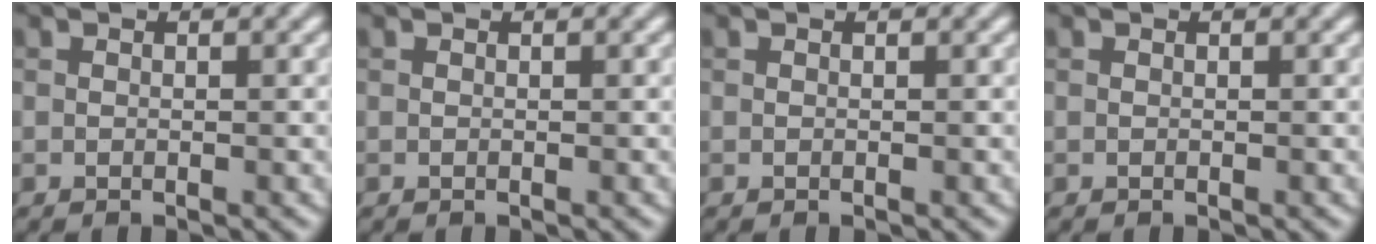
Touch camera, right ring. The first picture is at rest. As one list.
[{"total": 0.0}, {"total": 0.0}, {"total": 0.0}]